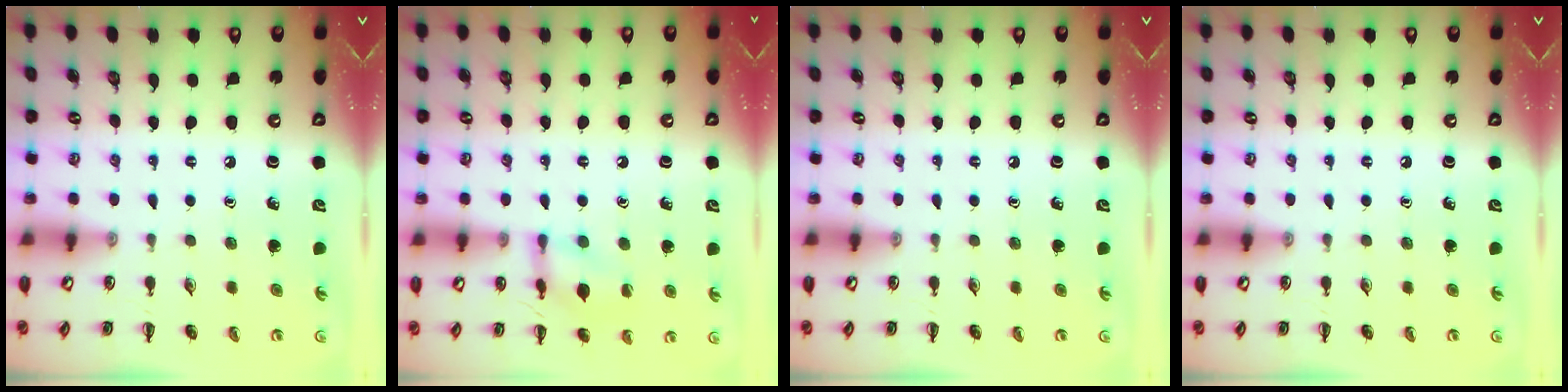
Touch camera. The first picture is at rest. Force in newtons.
{"total": 11.4, "press": 11.4, "slide": 0.4}
{"total": 0.0}
{"total": 0.0}